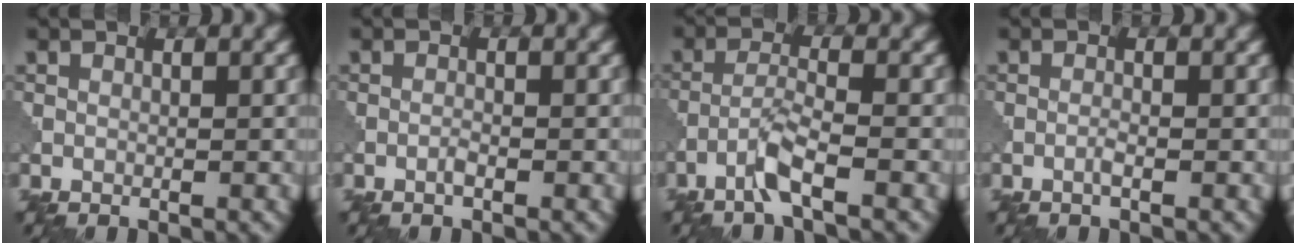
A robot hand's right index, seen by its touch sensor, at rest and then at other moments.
{"total": 0.7, "force": [-0.5, 0.1, 0.6], "torque": [-0.012, 0.001, -0.011]}
{"total": 3.0, "force": [-1.9, 0.1, 2.3], "torque": [-0.048, 0.008, -0.048]}
{"total": 0.8, "force": [-0.4, 0.0, 0.7], "torque": [-0.015, 0.002, -0.011]}